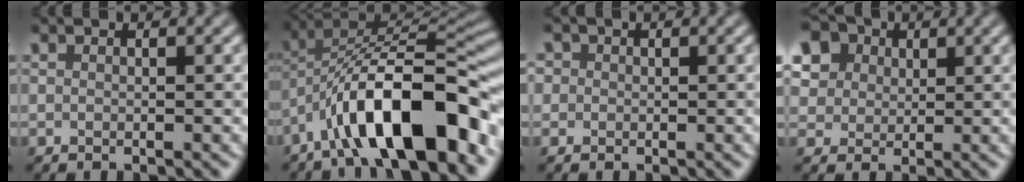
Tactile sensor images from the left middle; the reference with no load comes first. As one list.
[{"total": 12.6, "force": [-6.4, 4.1, 10.0], "torque": [-0.149, 0.017, -0.108]}, {"total": 2.3, "force": [0.9, 2.0, 0.8], "torque": [-0.003, 0.012, -0.001]}, {"total": 12.8, "force": [6.4, 9.6, 5.6], "torque": [-0.148, 0.032, 0.099]}]